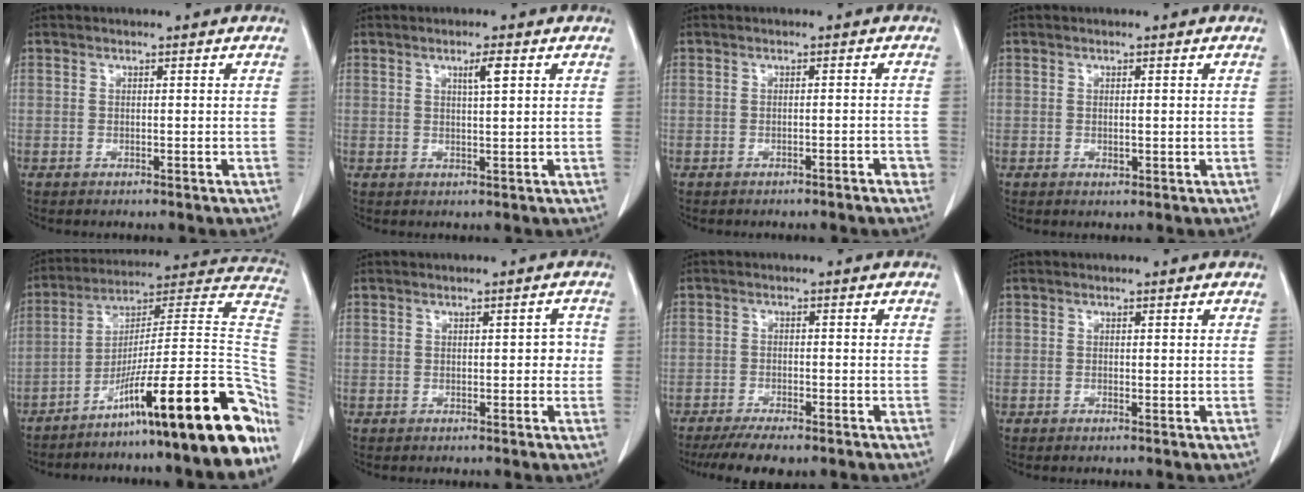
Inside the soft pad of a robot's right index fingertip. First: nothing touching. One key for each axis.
{"total": 2.3, "fx": 1.1, "fy": 0.0, "fz": 2.0, "tx": -0.032, "ty": 0.001, "tz": 0.017}
{"total": 1.5, "fx": -1.0, "fy": 0.4, "fz": 1.0, "tx": -0.010, "ty": 0.004, "tz": -0.010}
{"total": 0.9, "fx": -0.2, "fy": 0.4, "fz": 0.8, "tx": -0.019, "ty": -0.003, "tz": -0.001}
{"total": 28.2, "fx": -16.0, "fy": 1.0, "fz": 23.2, "tx": -0.225, "ty": 0.033, "tz": -0.254}
{"total": 2.0, "fx": 0.0, "fy": 1.1, "fz": 1.7, "tx": -0.010, "ty": 0.013, "tz": -0.001}
{"total": 7.5, "fx": -5.9, "fy": 2.1, "fz": 4.1, "tx": -0.055, "ty": -0.010, "tz": -0.091}
{"total": 0.0}